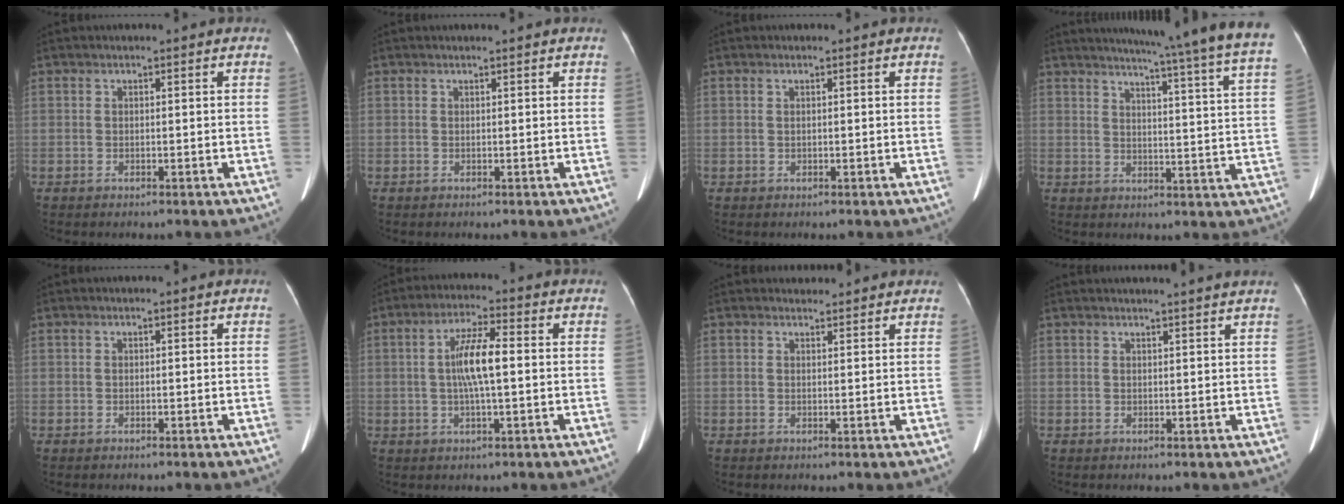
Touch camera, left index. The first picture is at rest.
{"total": 0.7, "force": [0.6, -0.1, 0.3], "torque": [-0.006, 0.004, 0.013]}
{"total": 0.6, "force": [0.2, 0.1, 0.5], "torque": [-0.017, 0.002, 0.006]}
{"total": 24.3, "force": [21.3, -1.4, 11.6], "torque": [-0.168, -0.076, 0.248]}
{"total": 0.0}
{"total": 6.8, "force": [0.2, 0.9, 6.8], "torque": [-0.133, 0.008, 0.000]}
{"total": 3.0, "force": [2.9, 0.9, 0.2], "torque": [-0.005, 0.014, 0.033]}
{"total": 6.1, "force": [5.7, -0.9, 2.2], "torque": [-0.022, 0.012, 0.053]}